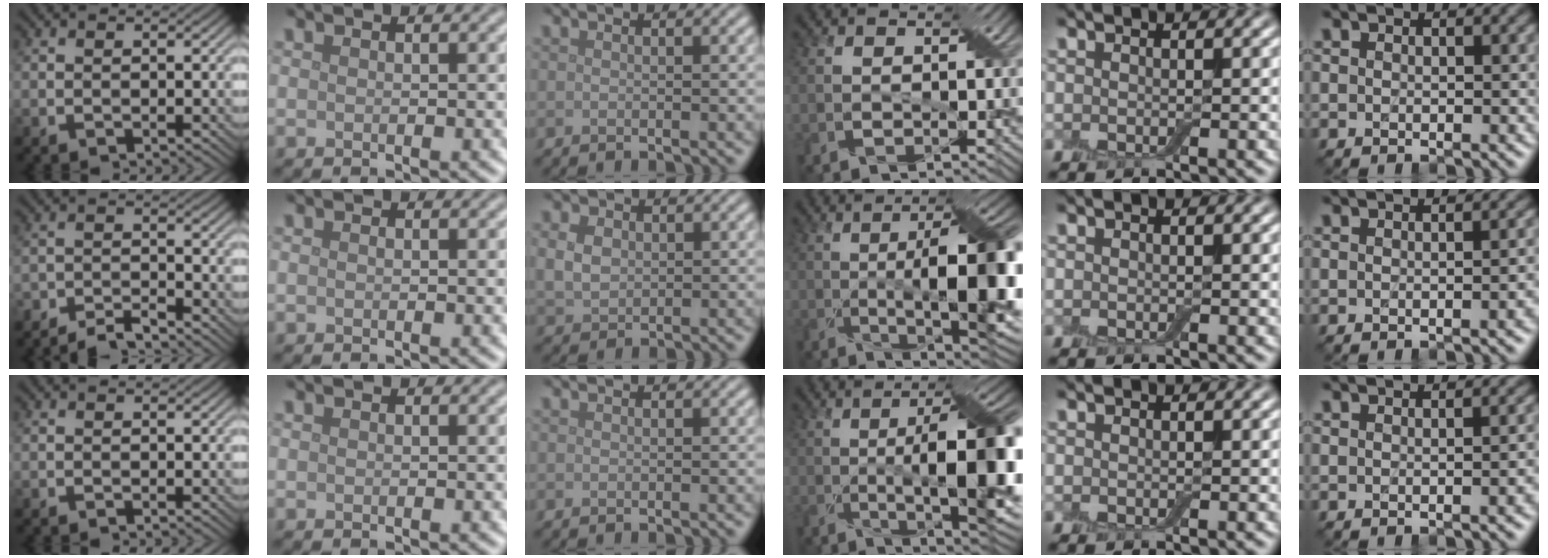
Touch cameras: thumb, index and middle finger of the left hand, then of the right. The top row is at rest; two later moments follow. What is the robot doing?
{"motion": "extract", "object": "backpack"}